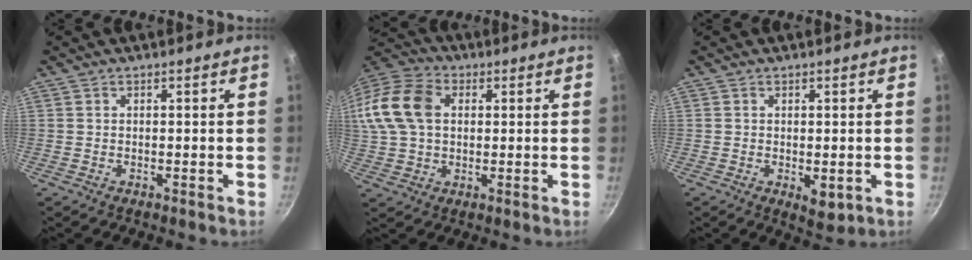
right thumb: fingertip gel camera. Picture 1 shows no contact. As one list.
[{"total": 18.9, "force": [3.8, 13.7, 12.4], "torque": [-0.275, 0.032, 0.058]}, {"total": 3.4, "force": [-0.5, 1.7, 2.8], "torque": [-0.039, -0.009, -0.001]}]